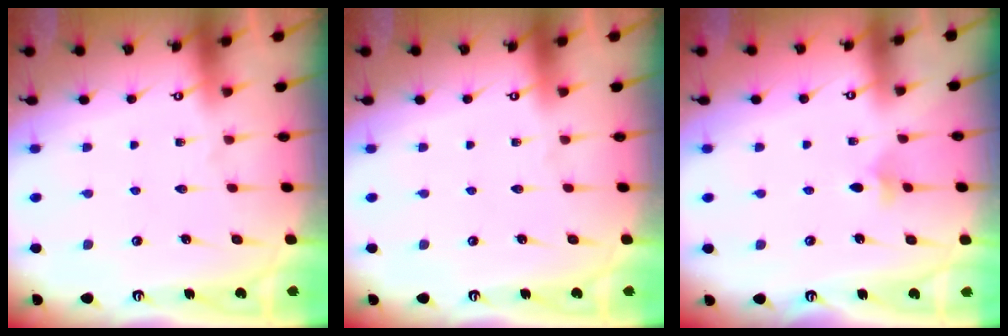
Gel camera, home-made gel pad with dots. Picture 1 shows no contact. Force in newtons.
{"total": 0.0}
{"total": 3.9, "press": 3.8, "slide": 1.0}